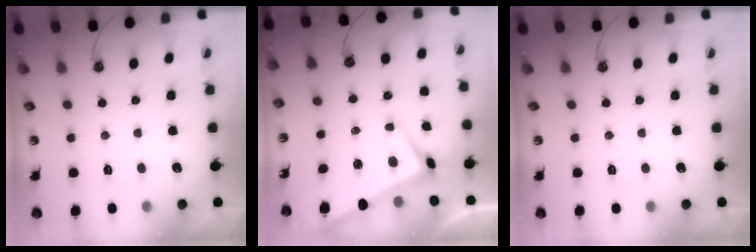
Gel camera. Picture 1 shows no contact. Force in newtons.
{"total": 1.6, "press": 1.3, "slide": 1.0}
{"total": 0.0}